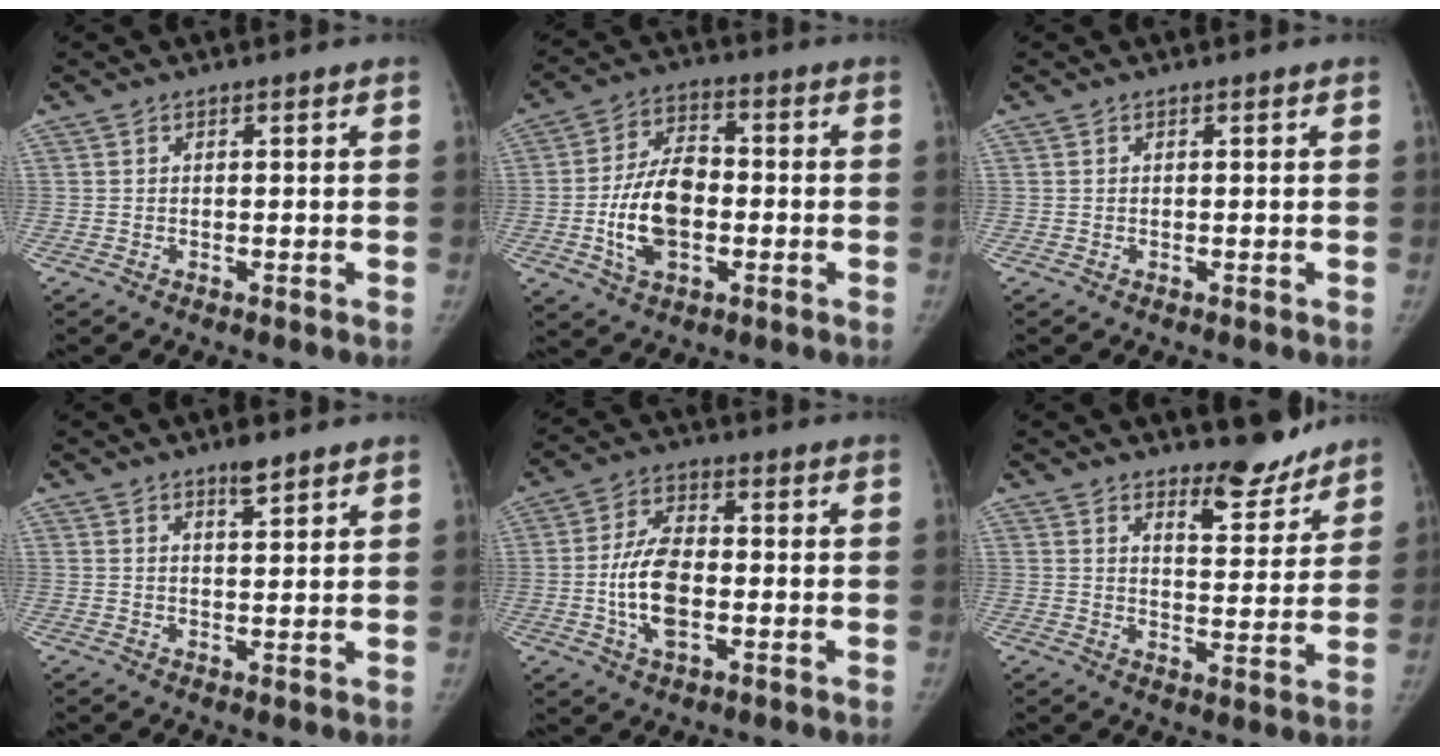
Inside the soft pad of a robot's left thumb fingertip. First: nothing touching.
{"total": 12.6, "force": [-2.5, 7.8, 9.6], "torque": [-0.159, 0.019, -0.046]}
{"total": 0.0}
{"total": 3.5, "force": [2.7, 0.9, 2.1], "torque": [-0.021, -0.018, 0.042]}
{"total": 10.4, "force": [-1.8, 5.7, 8.5], "torque": [-0.151, 0.014, -0.035]}
{"total": 8.4, "force": [7.3, 2.7, 3.3], "torque": [-0.014, -0.062, 0.112]}